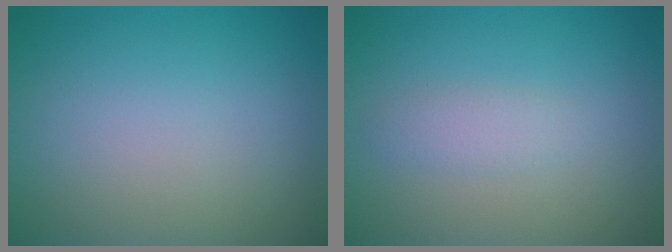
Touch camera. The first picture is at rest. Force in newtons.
{"total": 1.4, "press": 1.4, "slide": 0.0}